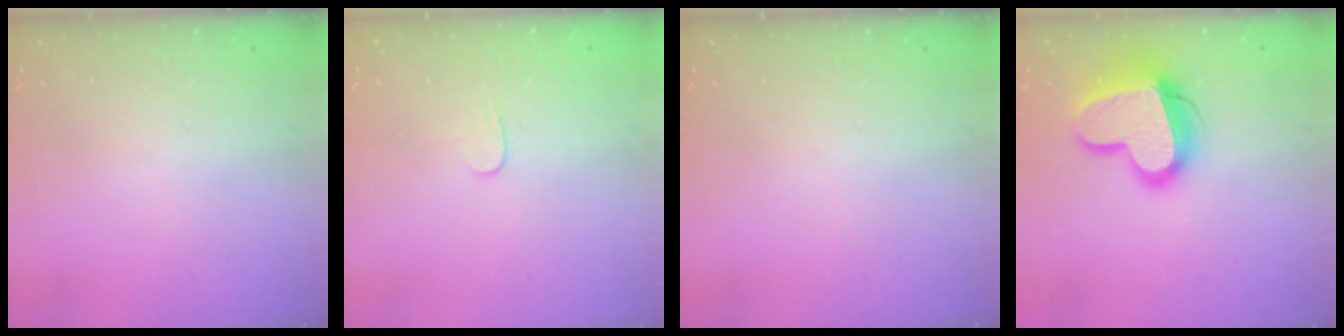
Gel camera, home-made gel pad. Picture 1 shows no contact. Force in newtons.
{"total": 3.5, "press": 3.5, "slide": 0.4}
{"total": 0.0}
{"total": 16.8, "press": 16.7, "slide": 1.8}